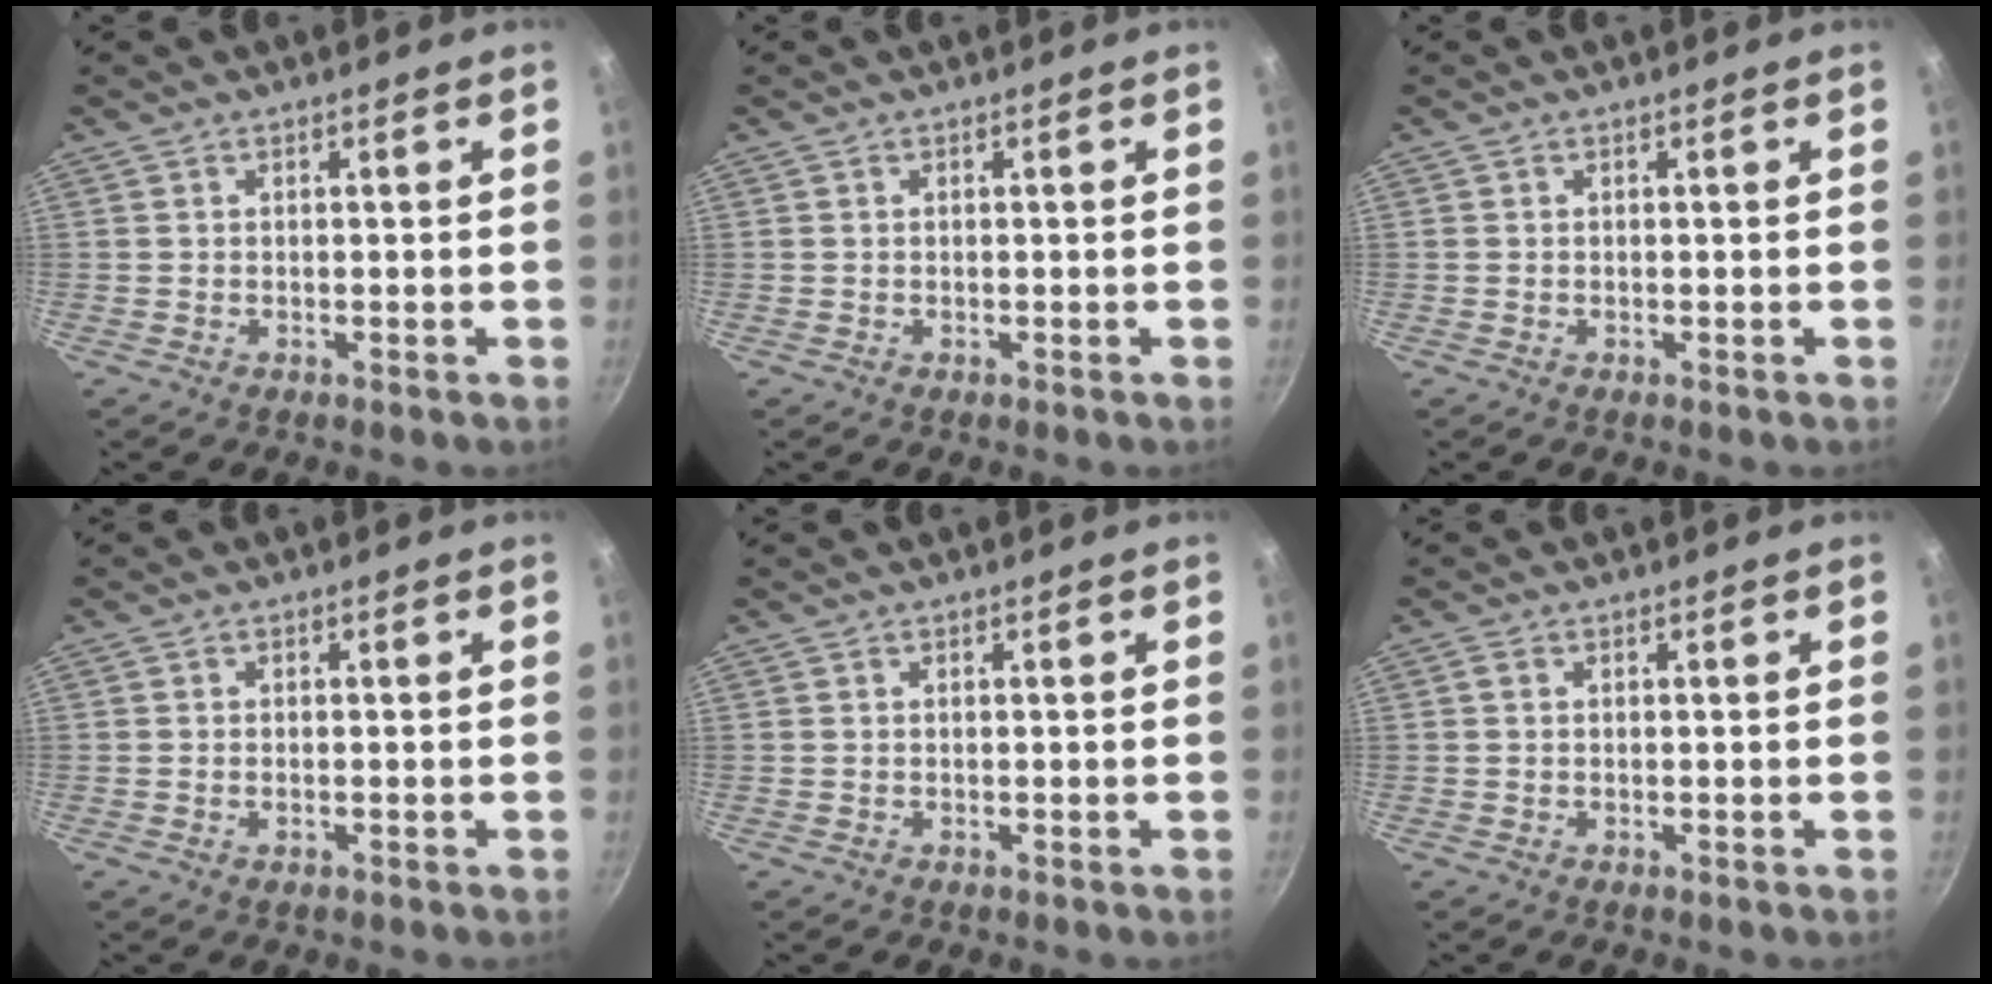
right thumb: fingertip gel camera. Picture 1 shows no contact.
{"total": 0.0}
{"total": 0.0}
{"total": 0.8, "force": [-0.3, 0.5, 0.6], "torque": [-0.011, 0.002, -0.005]}
{"total": 0.0}
{"total": 0.8, "force": [0.1, 0.6, 0.5], "torque": [-0.009, 0.004, 0.003]}